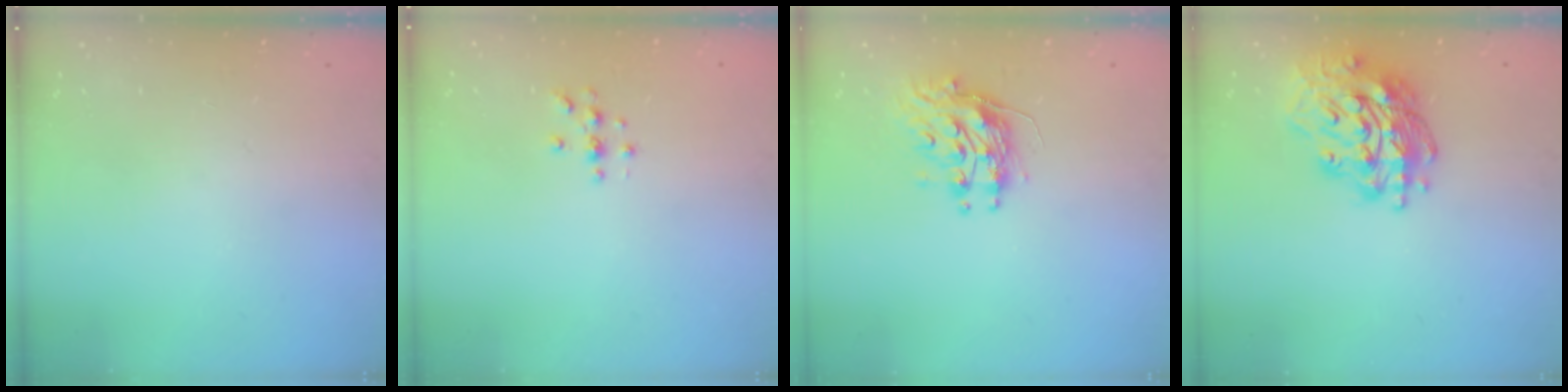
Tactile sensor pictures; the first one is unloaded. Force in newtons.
{"total": 3.4, "press": 3.4, "slide": 0.4}
{"total": 9.6, "press": 9.6, "slide": 0.3}
{"total": 18.0, "press": 17.9, "slide": 1.8}